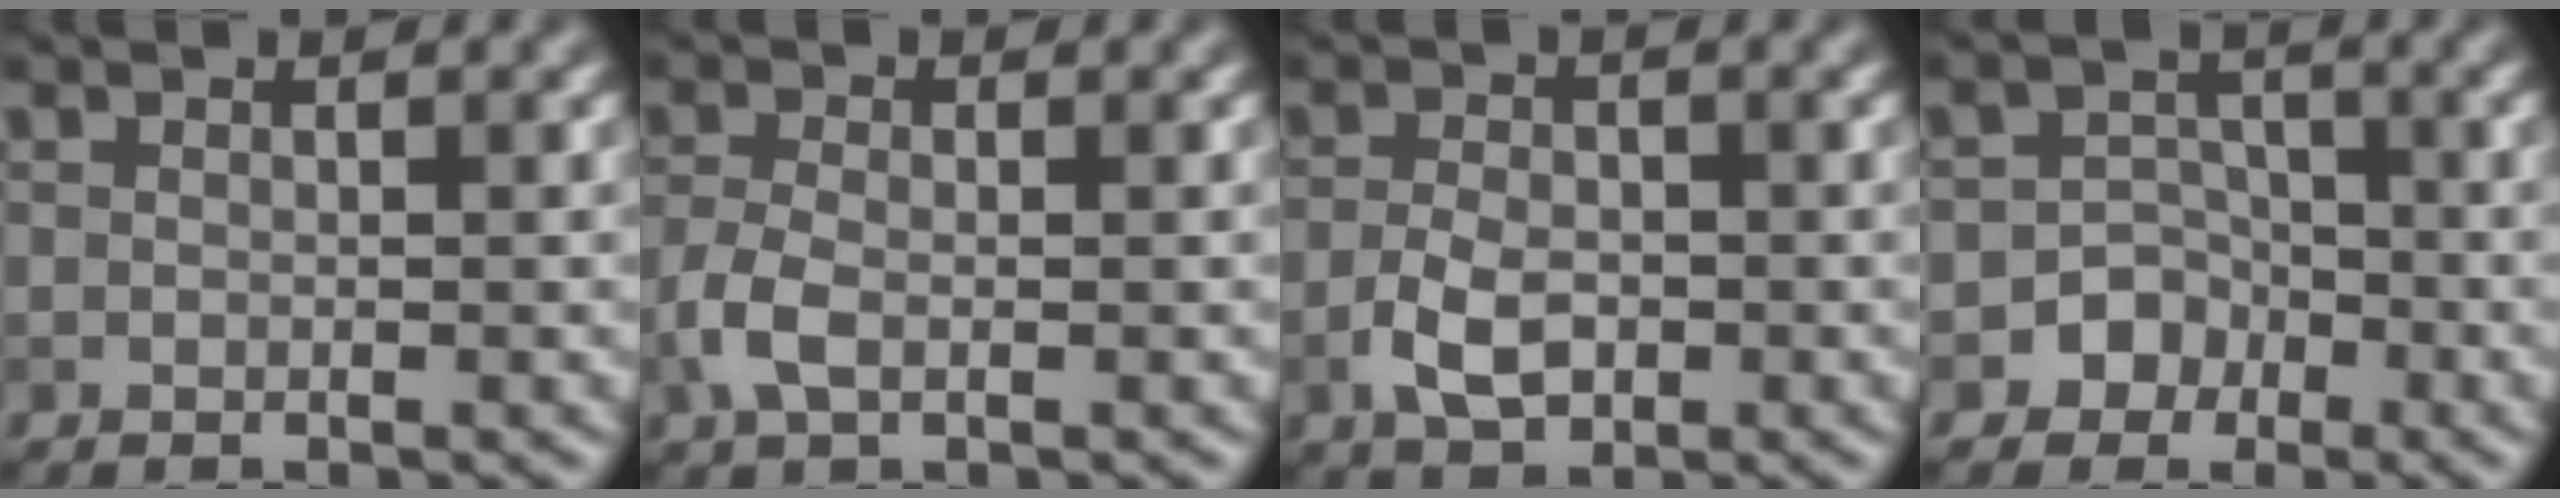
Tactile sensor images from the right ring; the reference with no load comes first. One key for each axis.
{"total": 2.5, "fx": -0.9, "fy": 1.3, "fz": 2.0, "tx": -0.049, "ty": -0.001, "tz": -0.023}
{"total": 3.4, "fx": -1.2, "fy": 2.0, "fz": 2.5, "tx": -0.051, "ty": -0.002, "tz": -0.026}
{"total": 3.5, "fx": -1.9, "fy": 3.0, "fz": 0.3, "tx": 0.035, "ty": 0.011, "tz": -0.044}